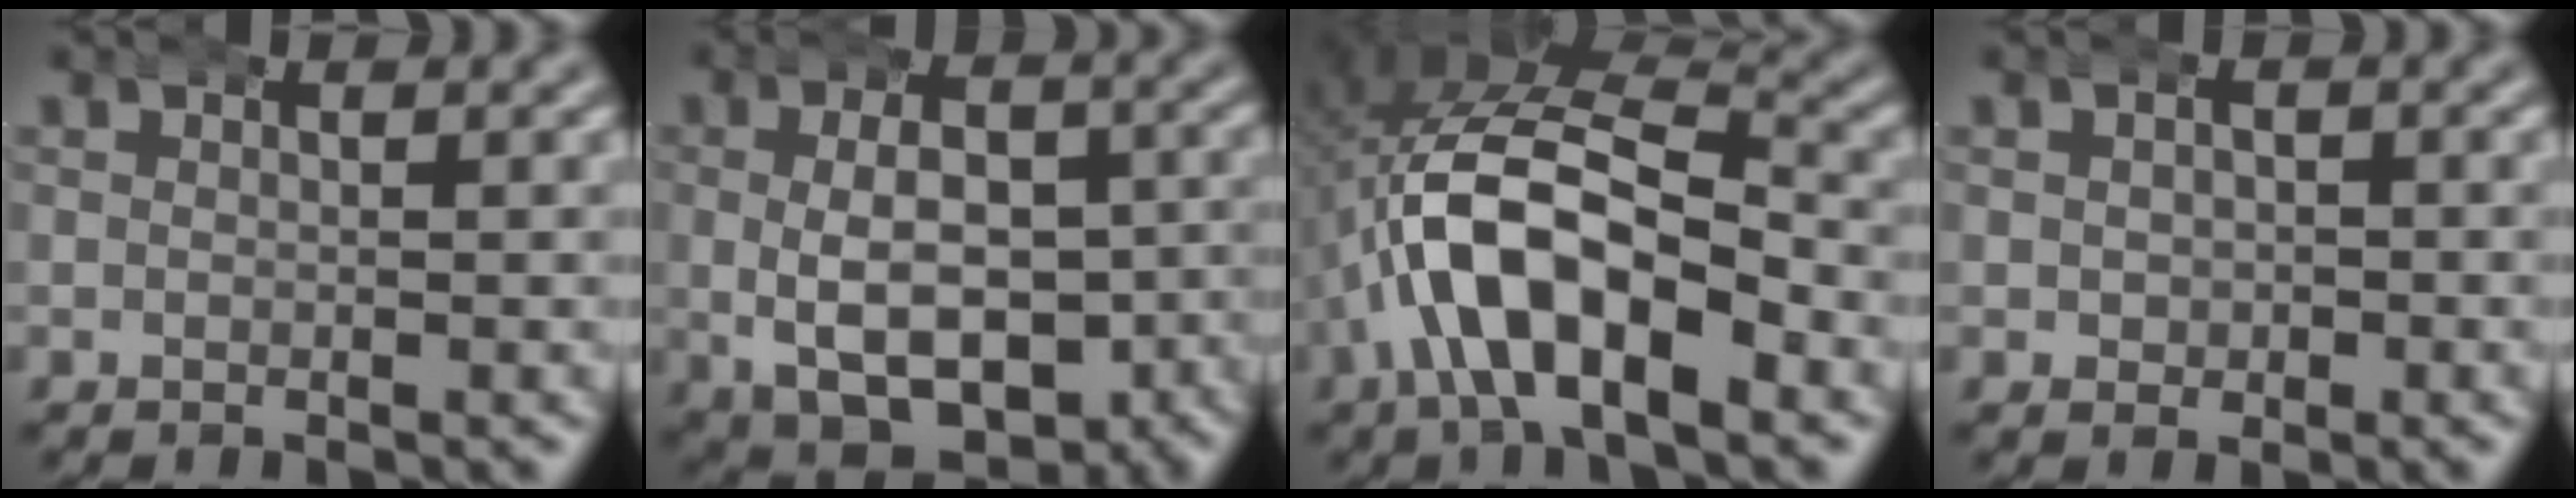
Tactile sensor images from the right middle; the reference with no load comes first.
{"total": 11.4, "force": [-5.7, 7.0, 7.0], "torque": [-0.095, -0.024, -0.083]}
{"total": 11.1, "force": [-0.4, 6.7, 8.8], "torque": [-0.176, -0.008, -0.008]}
{"total": 1.6, "force": [-0.2, 1.4, 0.7], "torque": [-0.007, -0.005, 0.000]}